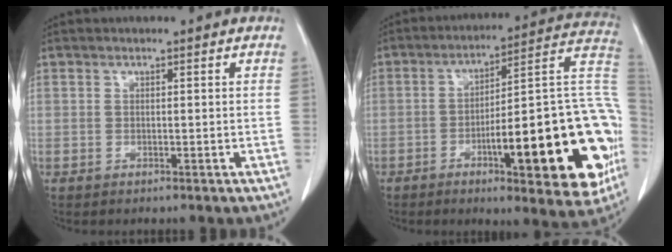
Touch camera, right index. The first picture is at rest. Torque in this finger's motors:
{"motor_torque": [2.14, 0.00, 0.77, 0.16]}